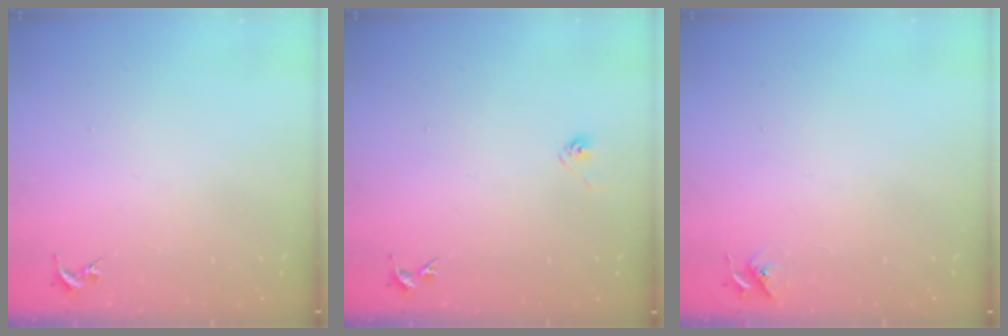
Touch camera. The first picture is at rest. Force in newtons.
{"total": 2.9, "press": 2.6, "slide": 1.4}
{"total": 5.8, "press": 5.8, "slide": 0.7}